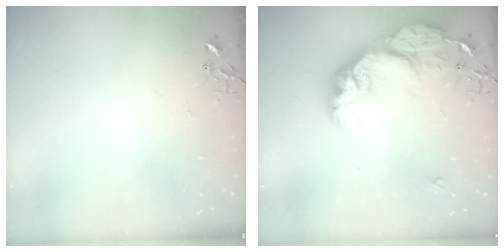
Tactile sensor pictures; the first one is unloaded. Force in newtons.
{"total": 22.6, "press": 22.5, "slide": 1.9}